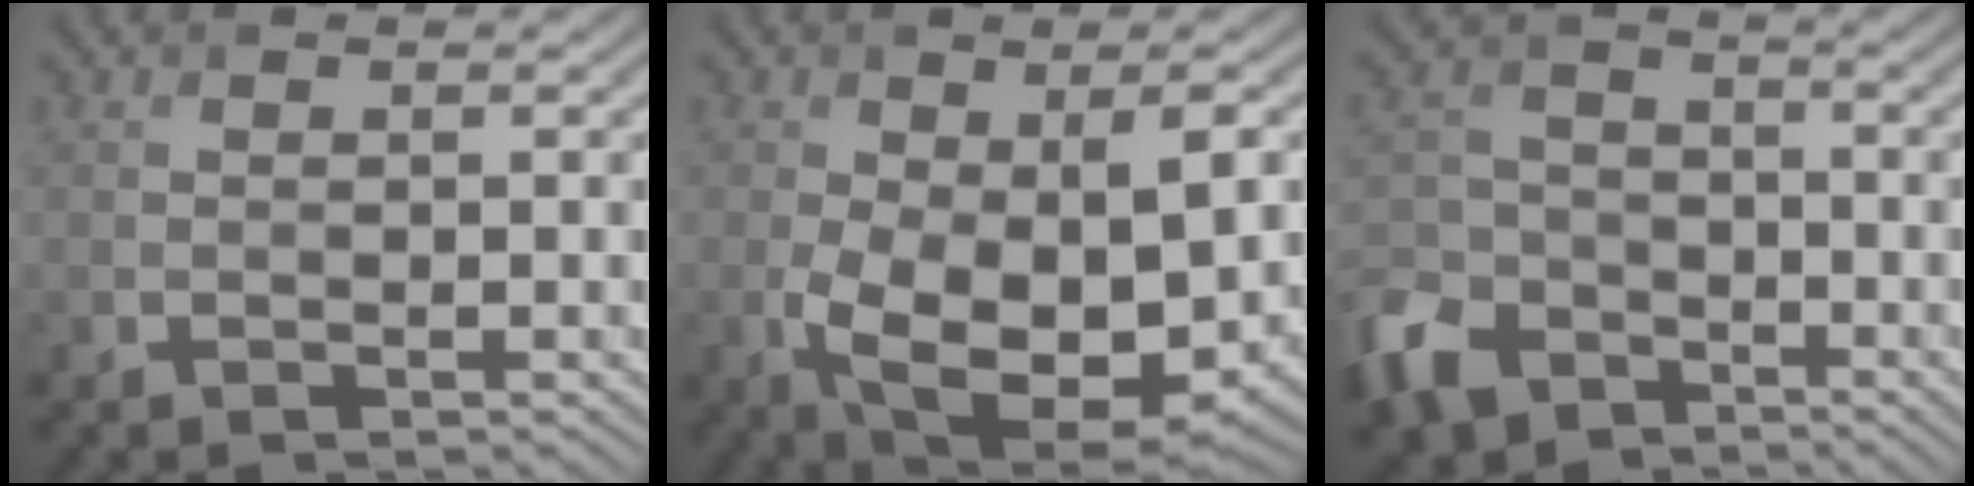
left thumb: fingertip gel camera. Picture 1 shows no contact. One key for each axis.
{"total": 11.6, "fx": -1.8, "fy": 6.1, "fz": 9.7, "tx": -0.194, "ty": -0.045, "tz": -0.012}
{"total": 9.3, "fx": -6.2, "fy": 5.7, "fz": 3.9, "tx": -0.102, "ty": -0.014, "tz": -0.143}